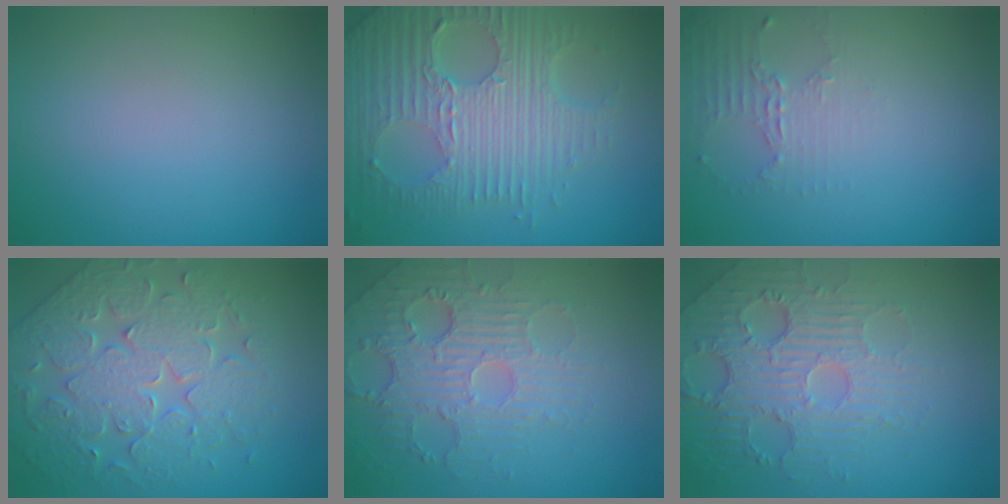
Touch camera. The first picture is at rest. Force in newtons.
{"total": 8.2, "press": 5.8, "slide": 5.8}
{"total": 2.2, "press": 1.6, "slide": 1.5}
{"total": 5.6, "press": 5.2, "slide": 2.2}
{"total": 4.3, "press": 4.0, "slide": 1.8}
{"total": 4.7, "press": 4.2, "slide": 2.1}